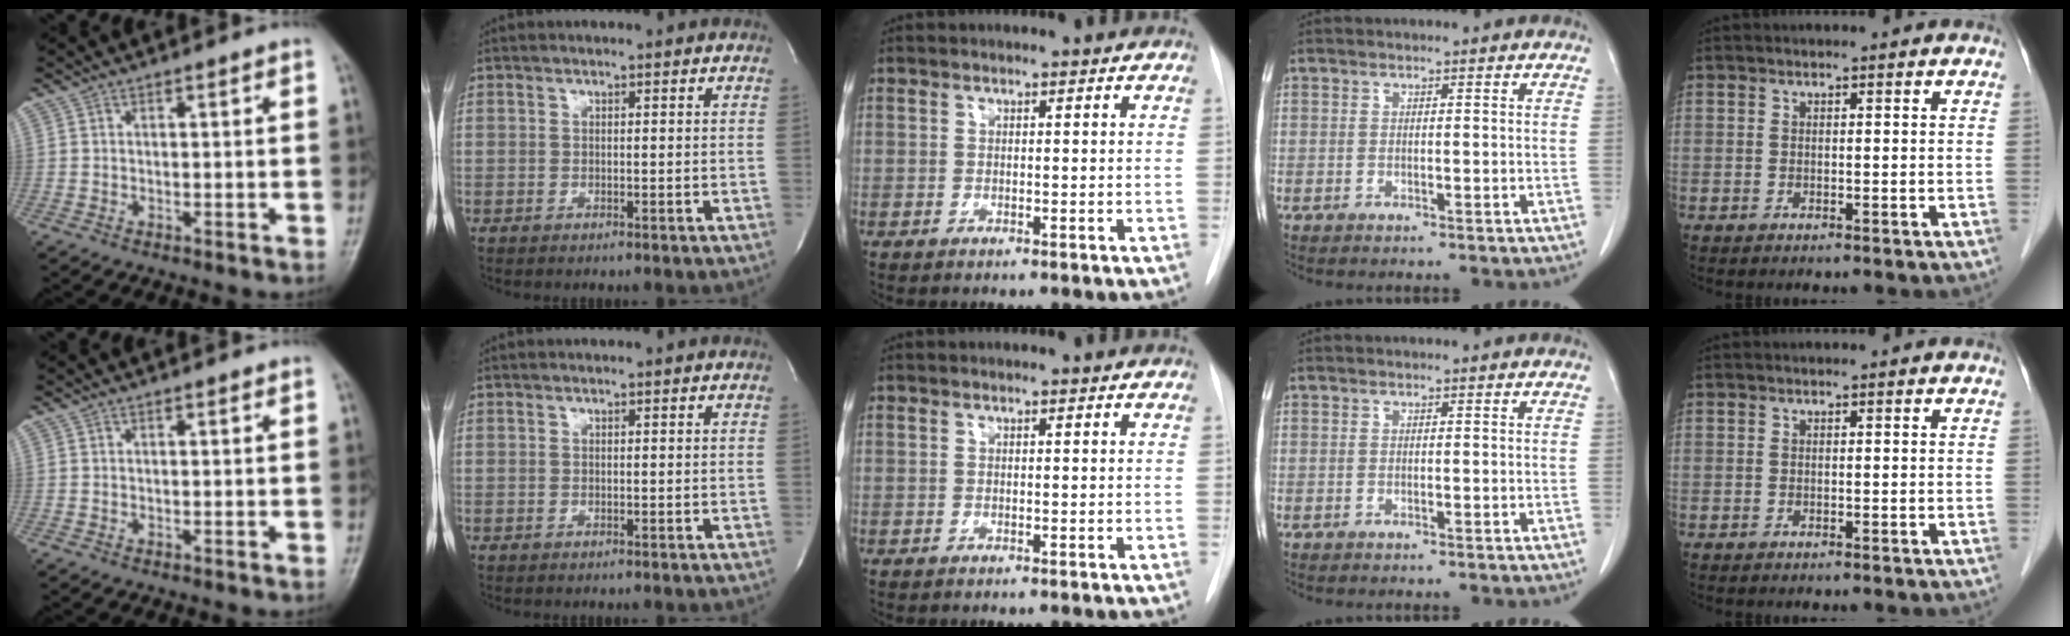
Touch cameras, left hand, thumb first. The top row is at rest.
{}